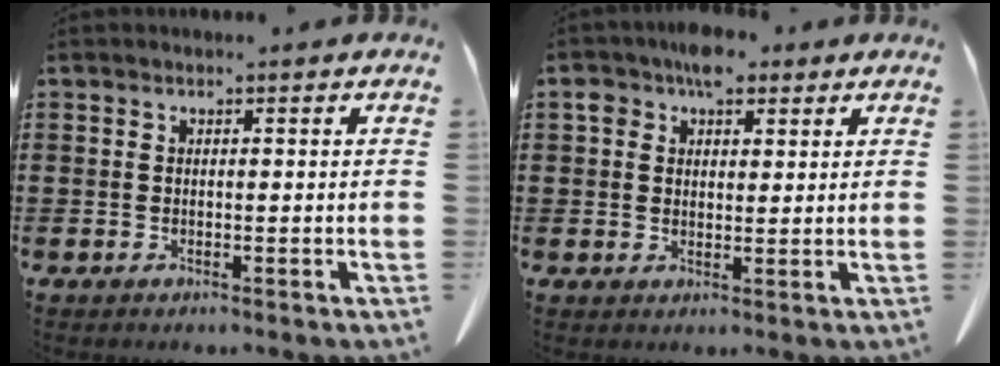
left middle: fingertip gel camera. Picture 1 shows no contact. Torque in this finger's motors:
{"motor_torque": [2.08, -0.06, 0.34, 0.04]}